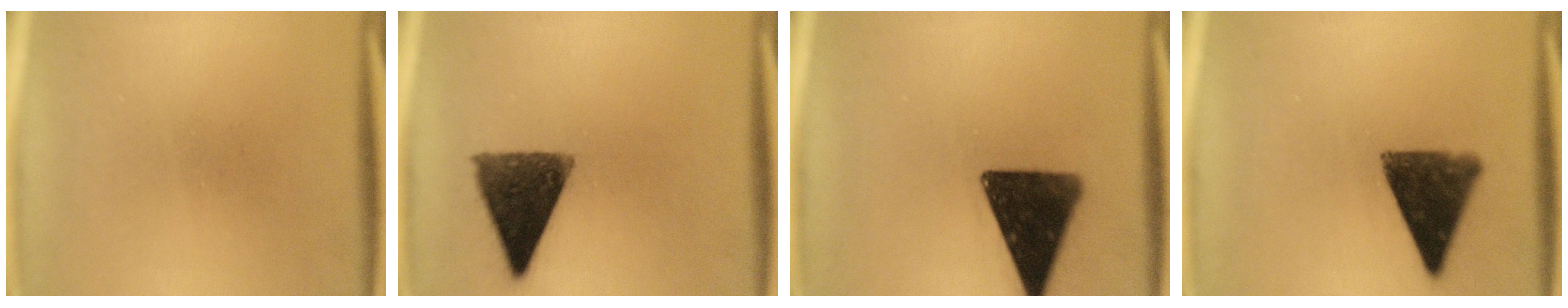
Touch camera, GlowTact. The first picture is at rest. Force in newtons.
{"total": 11.9}
{"total": 15.1}
{"total": 11.1}